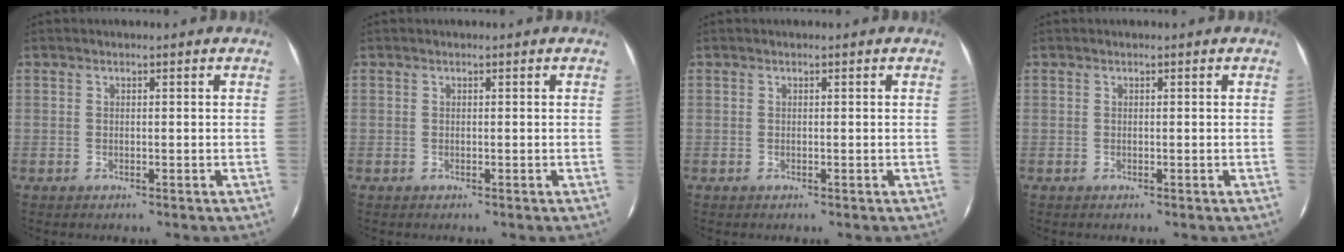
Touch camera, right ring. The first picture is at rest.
{"total": 0.0}
{"total": 0.0}
{"total": 0.0}